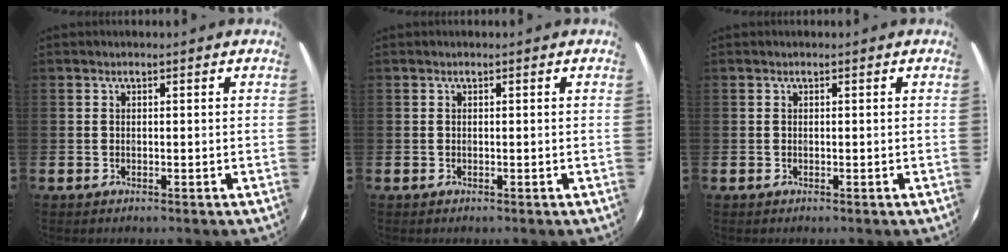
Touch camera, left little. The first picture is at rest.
{"total": 0.0}
{"total": 0.0}